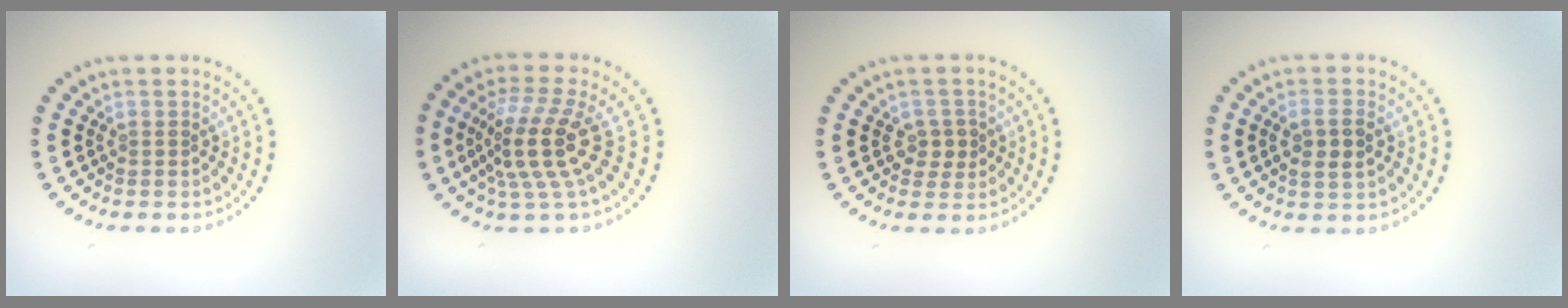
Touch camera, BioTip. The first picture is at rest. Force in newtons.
{"total": 4.9, "press": 3.6, "slide": 3.2}
{"total": 1.7, "press": 1.6, "slide": 0.5}
{"total": 2.4, "press": 2.3, "slide": 0.5}